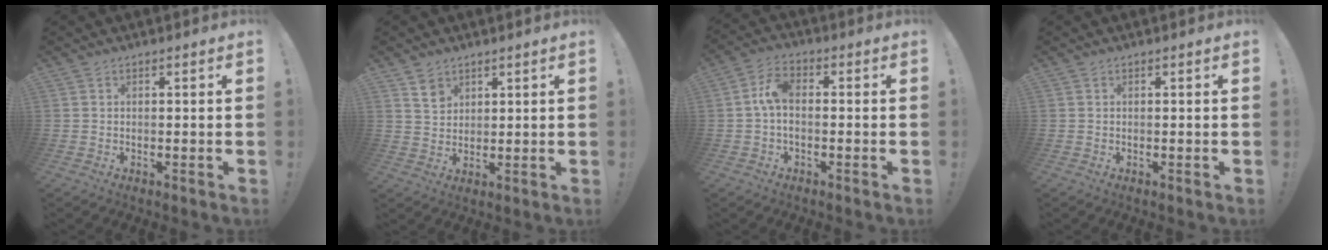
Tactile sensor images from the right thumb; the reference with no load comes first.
{"total": 5.2, "force": [3.5, 3.7, 1.4], "torque": [-0.011, -0.020, 0.064]}
{"total": 6.0, "force": [-0.3, 3.3, 5.0], "torque": [-0.097, 0.007, -0.001]}
{"total": 0.0}